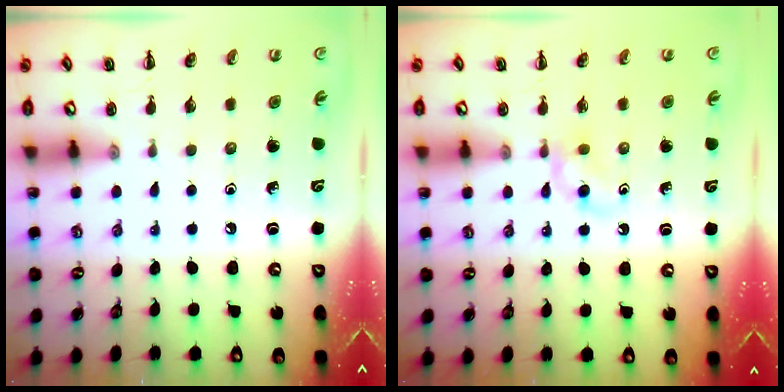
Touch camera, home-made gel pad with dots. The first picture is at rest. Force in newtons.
{"total": 3.1, "press": 2.8, "slide": 1.3}